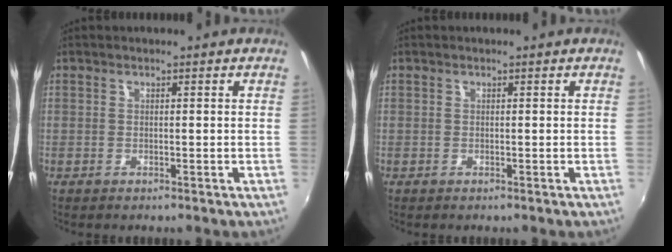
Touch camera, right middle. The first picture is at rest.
{"total": 0.0}